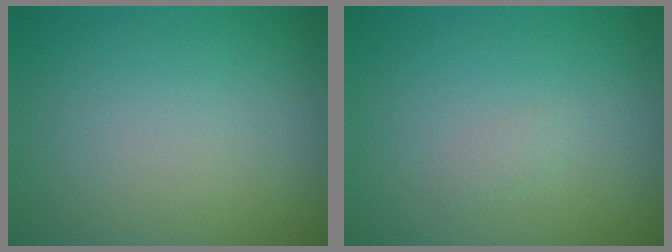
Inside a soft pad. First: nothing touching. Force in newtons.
{"total": 0.7, "press": 0.7, "slide": 0.0}